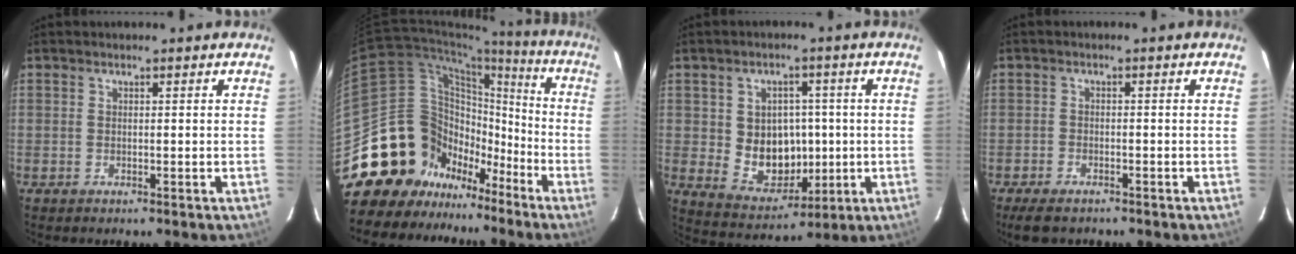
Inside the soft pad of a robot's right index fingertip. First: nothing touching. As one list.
[{"total": 23.0, "force": [-12.9, 17.6, 7.3], "torque": [-0.158, 0.075, -0.198]}, {"total": 10.5, "force": [-0.2, 9.0, 5.4], "torque": [-0.108, 0.001, 0.023]}, {"total": 5.3, "force": [-4.2, 2.2, 2.3], "torque": [-0.061, -0.012, -0.071]}]